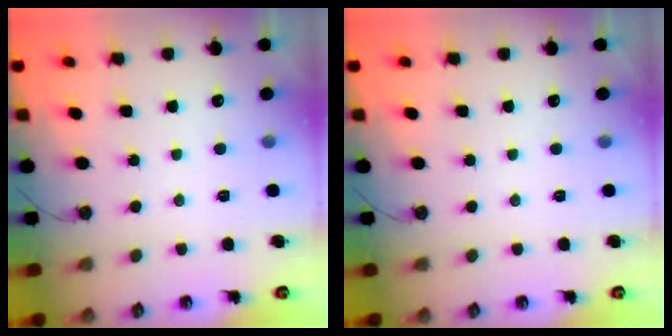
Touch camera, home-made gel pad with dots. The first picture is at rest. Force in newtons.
{"total": 0.0}